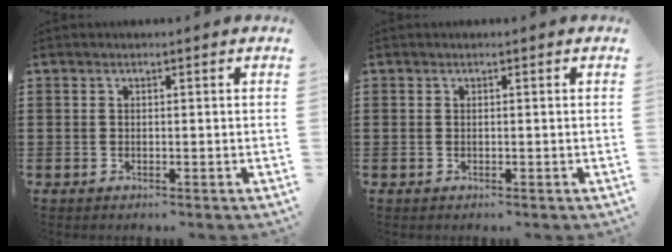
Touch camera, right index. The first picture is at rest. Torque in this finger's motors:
{"motor_torque": [0.02, 0.06, 0.02, -0.01]}